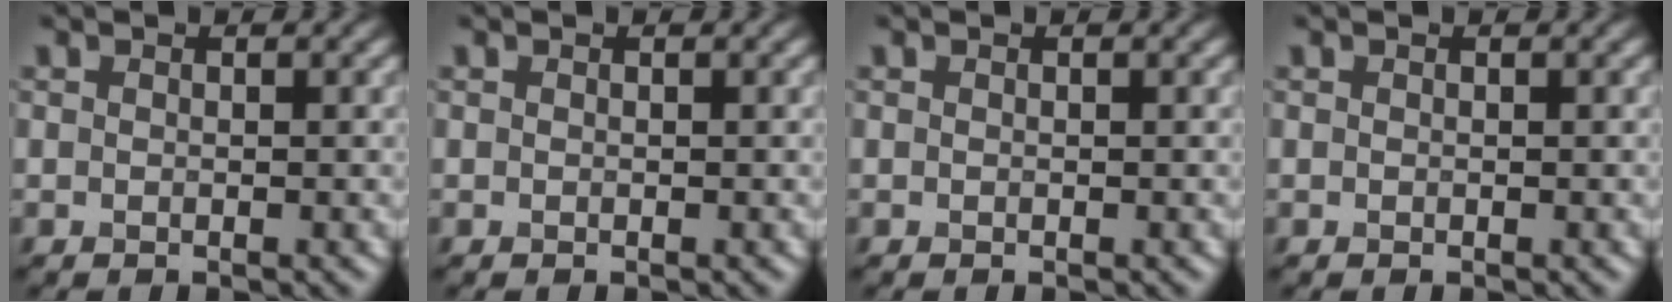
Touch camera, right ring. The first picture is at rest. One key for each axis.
{"total": 0.0}
{"total": 0.0}
{"total": 0.0}